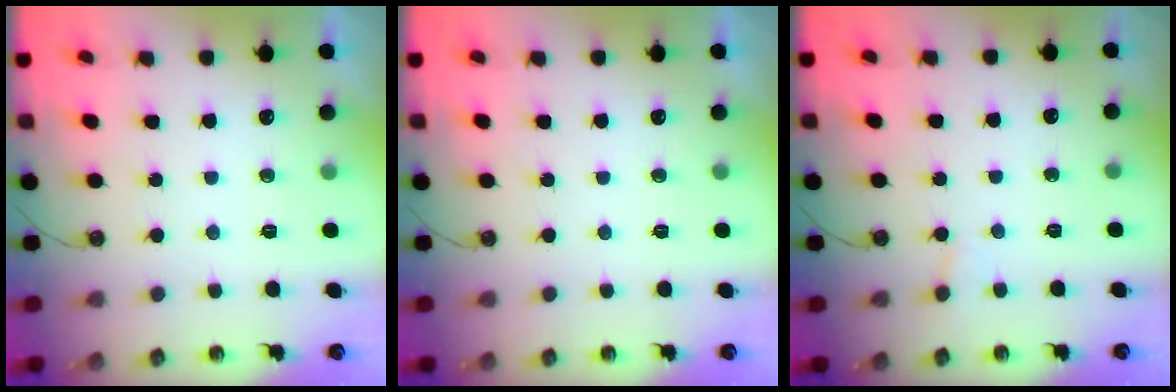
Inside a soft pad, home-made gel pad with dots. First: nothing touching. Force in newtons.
{"total": 0.0}
{"total": 2.3, "press": 2.3, "slide": 0.1}